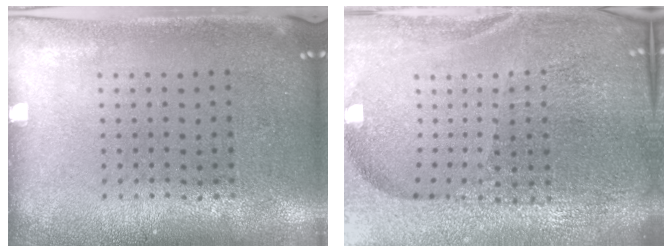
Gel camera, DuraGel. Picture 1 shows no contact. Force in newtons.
{"total": 6.7, "press": 5.8, "slide": 3.3}